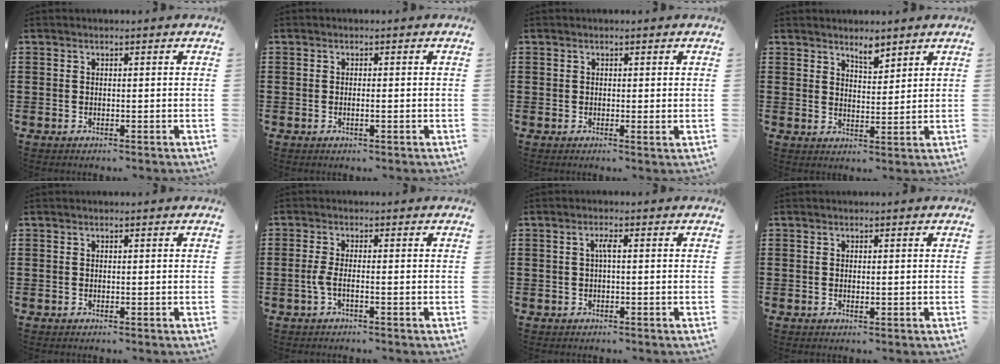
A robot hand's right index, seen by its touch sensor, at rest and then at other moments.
{"total": 0.9, "force": [-0.3, 0.0, 0.8], "torque": [-0.014, -0.003, -0.005]}
{"total": 0.6, "force": [0.3, 0.2, 0.5], "torque": [-0.010, 0.001, 0.006]}
{"total": 3.4, "force": [3.0, 1.0, 1.1], "torque": [-0.021, -0.003, 0.055]}
{"total": 0.0}
{"total": 2.6, "force": [-1.0, 0.4, 2.3], "torque": [-0.064, -0.008, -0.026]}
{"total": 1.8, "force": [-0.1, 0.2, 1.8], "torque": [-0.036, 0.000, -0.003]}
{"total": 0.6, "force": [0.0, 0.2, 0.5], "torque": [-0.010, -0.002, 0.001]}